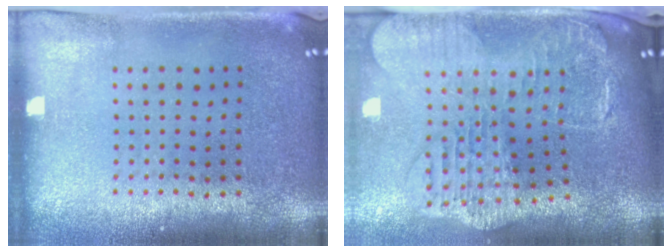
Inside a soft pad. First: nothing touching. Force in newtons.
{"total": 2.9, "press": 2.5, "slide": 1.5}